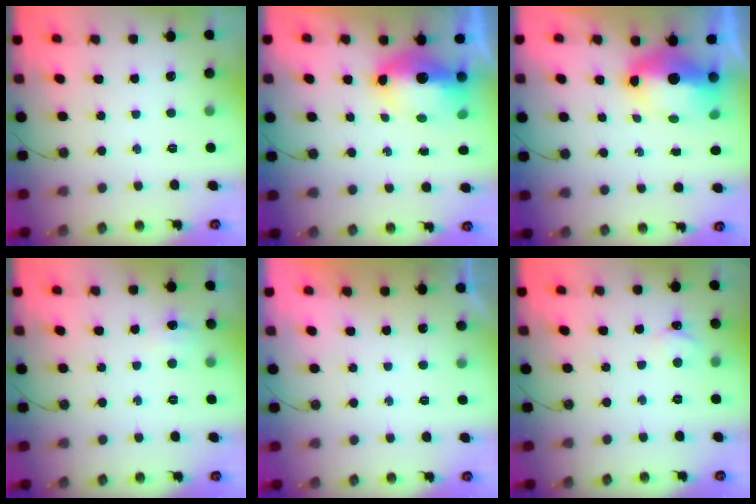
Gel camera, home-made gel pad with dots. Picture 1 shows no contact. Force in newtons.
{"total": 9.4, "press": 9.3, "slide": 1.1}
{"total": 9.7, "press": 9.6, "slide": 1.0}
{"total": 4.3, "press": 4.3, "slide": 0.5}
{"total": 0.0}
{"total": 2.3, "press": 2.3, "slide": 0.4}